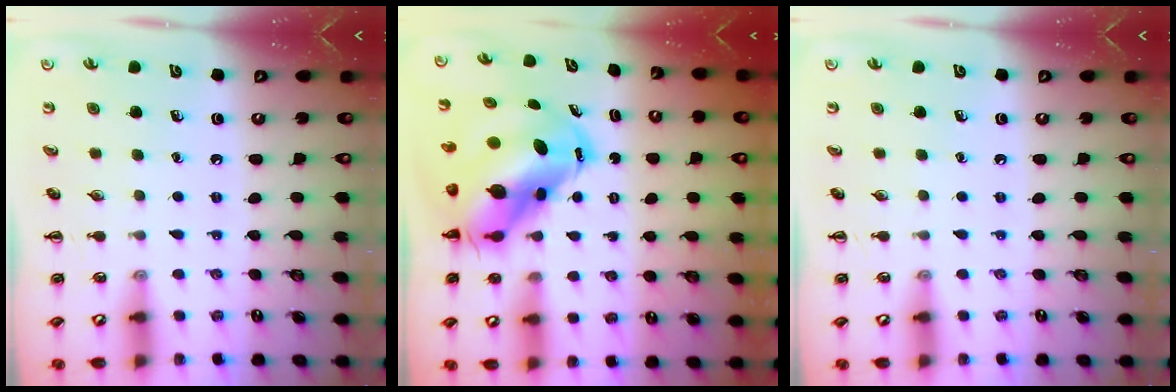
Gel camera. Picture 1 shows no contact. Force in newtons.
{"total": 10.9, "press": 10.5, "slide": 3.0}
{"total": 0.0}